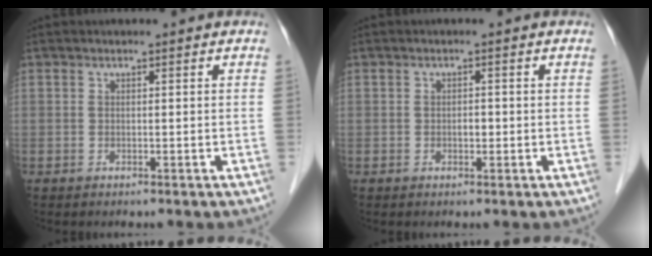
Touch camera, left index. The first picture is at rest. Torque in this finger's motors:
{"motor_torque": [-0.09, 0.15, 0.00, 0.00]}